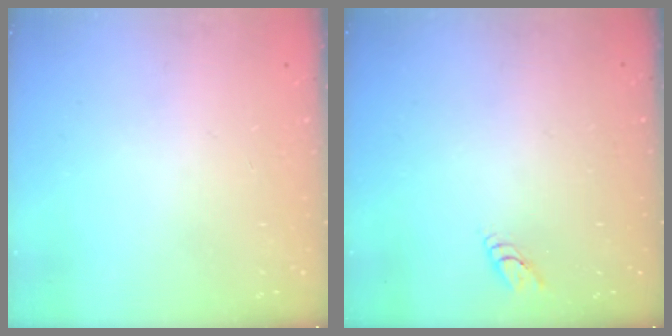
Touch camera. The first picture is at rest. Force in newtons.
{"total": 2.6, "press": 2.6, "slide": 0.3}